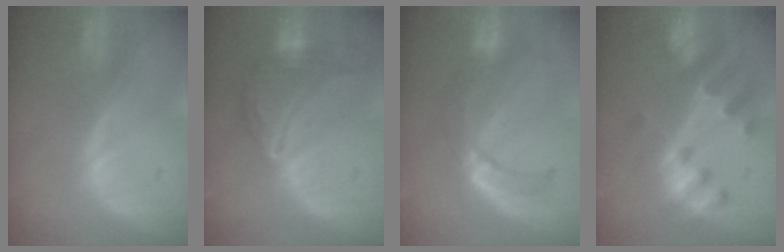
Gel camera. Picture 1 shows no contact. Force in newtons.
{"total": 9.5, "press": 9.5, "slide": 0.5}
{"total": 6.9, "press": 6.7, "slide": 1.4}
{"total": 7.8, "press": 7.7, "slide": 0.8}